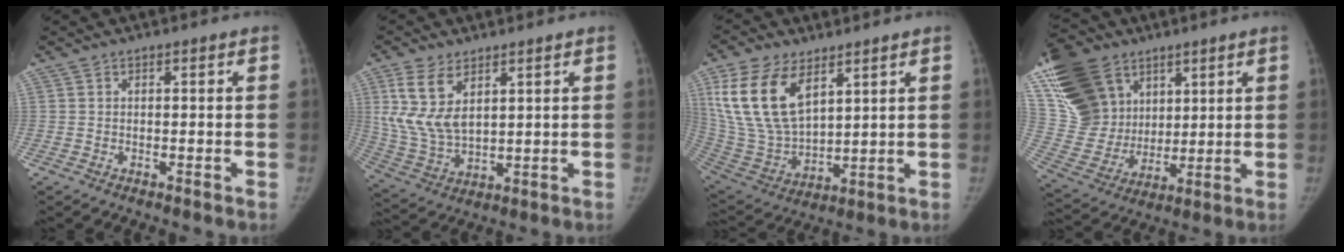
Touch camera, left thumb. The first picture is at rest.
{"total": 11.3, "force": [4.8, 6.2, 8.2], "torque": [-0.164, -0.017, 0.110]}
{"total": 17.8, "force": [8.3, 9.8, 12.4], "torque": [-0.228, -0.030, 0.174]}
{"total": 23.6, "force": [11.6, 17.1, 11.3], "torque": [-0.232, -0.006, 0.236]}